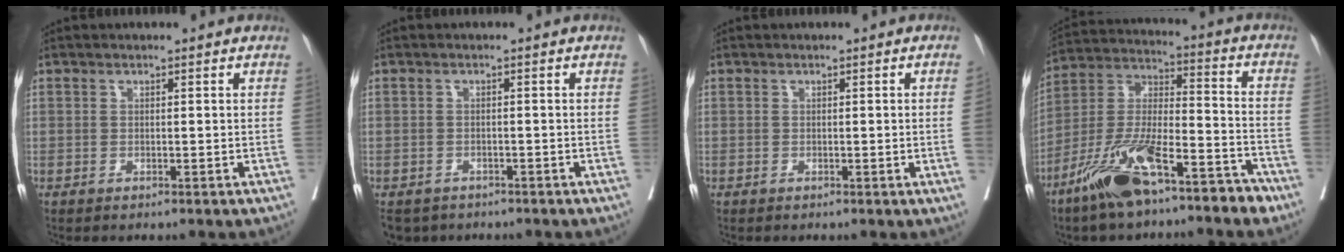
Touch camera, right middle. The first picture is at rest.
{"total": 4.7, "force": [-3.6, 2.9, 0.7], "torque": [-0.009, -0.004, -0.054]}
{"total": 1.6, "force": [-0.1, -0.7, 1.5], "torque": [-0.023, -0.004, 0.002]}
{"total": 15.8, "force": [-10.9, 3.5, 11.0], "torque": [-0.225, -0.004, -0.198]}